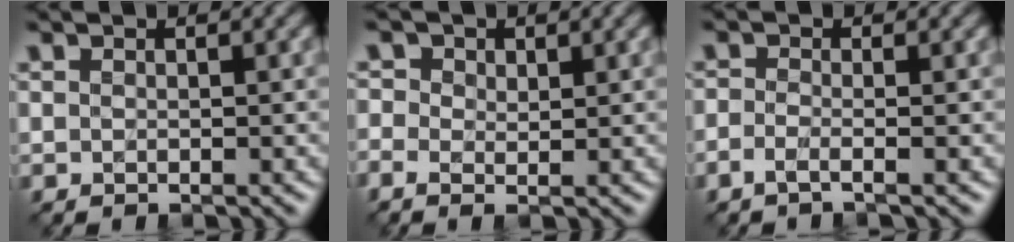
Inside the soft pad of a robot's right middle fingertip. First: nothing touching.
{"total": 1.8, "force": [0.3, 1.4, 1.1], "torque": [-0.023, 0.002, 0.002]}
{"total": 1.4, "force": [-0.9, 0.3, 1.1], "torque": [-0.022, -0.009, -0.025]}